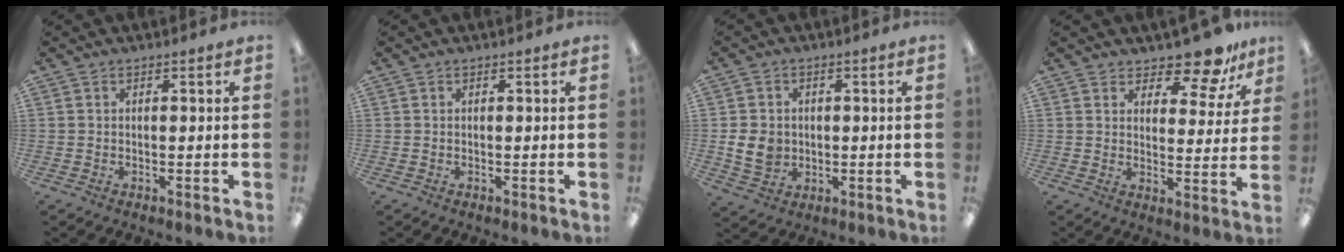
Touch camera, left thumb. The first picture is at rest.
{"total": 0.0}
{"total": 7.0, "force": [-0.4, 6.0, 3.6], "torque": [-0.073, 0.006, -0.007]}
{"total": 9.6, "force": [8.3, 3.3, 3.5], "torque": [-0.044, -0.061, 0.148]}